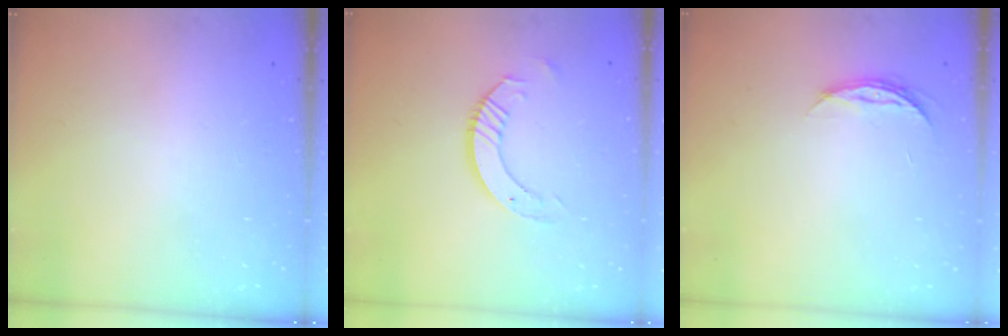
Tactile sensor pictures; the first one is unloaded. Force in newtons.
{"total": 7.6, "press": 7.5, "slide": 0.5}
{"total": 4.2, "press": 4.1, "slide": 0.5}